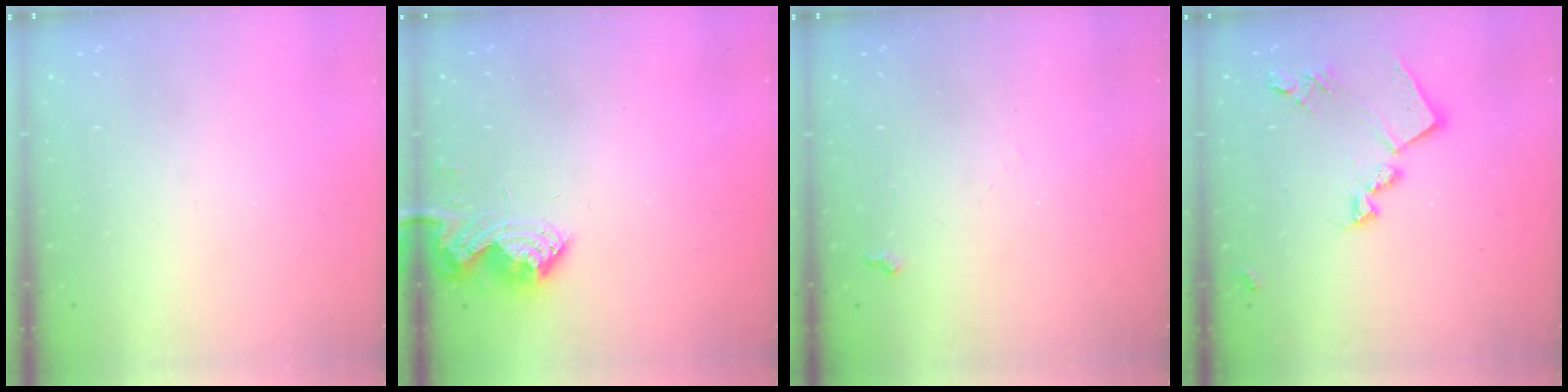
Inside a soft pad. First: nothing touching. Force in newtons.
{"total": 8.1, "press": 8.1, "slide": 0.5}
{"total": 5.0, "press": 5.0, "slide": 0.7}
{"total": 15.3, "press": 15.2, "slide": 0.8}